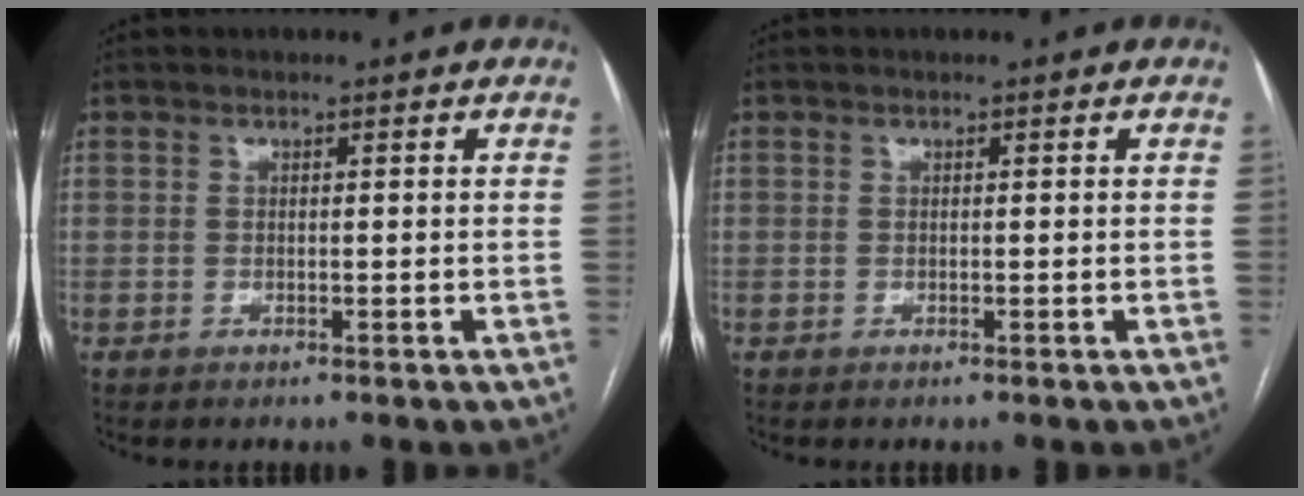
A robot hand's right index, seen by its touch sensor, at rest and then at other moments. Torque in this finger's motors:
{"motor_torque": [0.00, 0.00, 0.00, 0.00]}